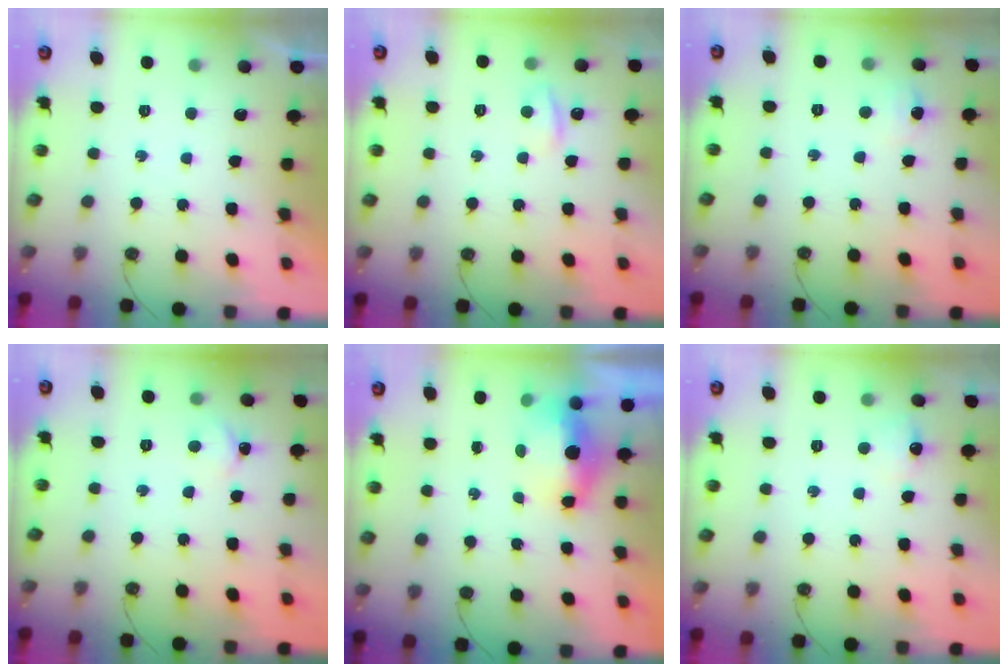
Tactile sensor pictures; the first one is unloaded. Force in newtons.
{"total": 4.1, "press": 4.1, "slide": 0.6}
{"total": 3.7, "press": 3.7, "slide": 0.4}
{"total": 1.7, "press": 1.7, "slide": 0.2}
{"total": 5.8, "press": 5.8, "slide": 0.8}
{"total": 7.1, "press": 7.0, "slide": 0.9}